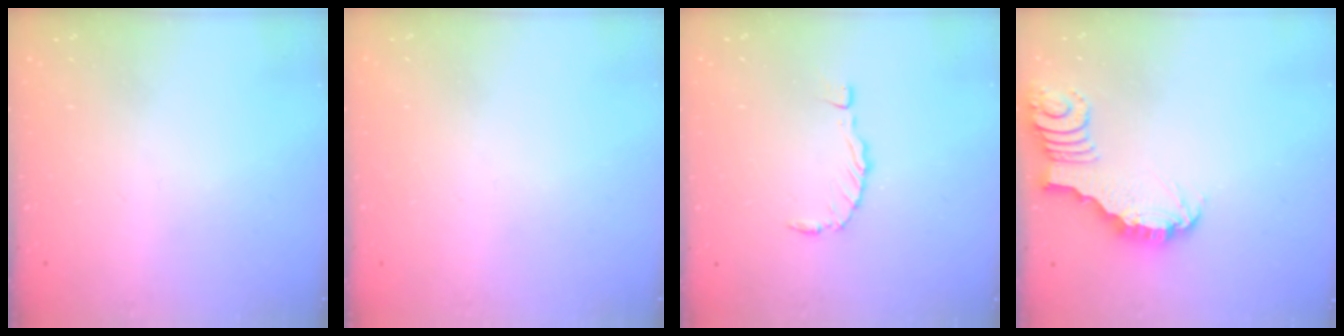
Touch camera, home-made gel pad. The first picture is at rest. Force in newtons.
{"total": 0.0}
{"total": 0.0}
{"total": 3.5, "press": 3.5, "slide": 0.4}